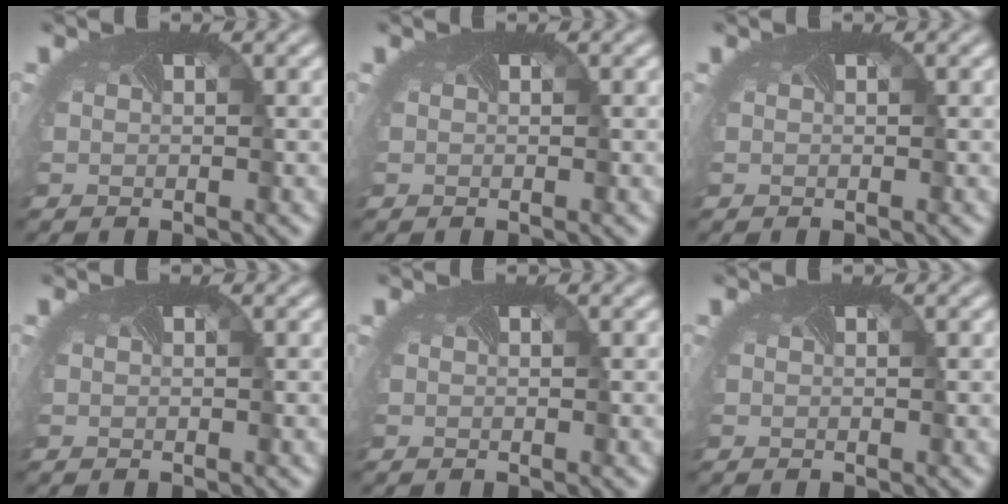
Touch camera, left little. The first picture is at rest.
{"total": 0.0}
{"total": 0.0}
{"total": 0.0}
{"total": 0.0}
{"total": 0.0}